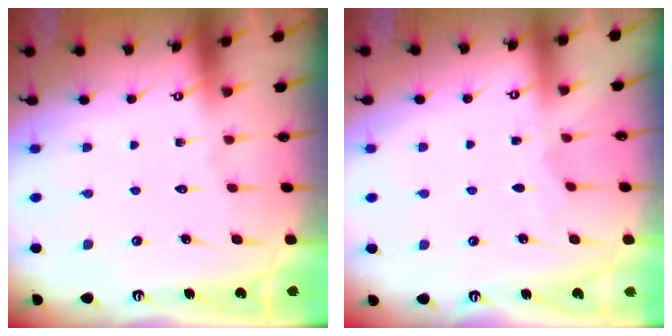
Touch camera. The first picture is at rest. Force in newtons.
{"total": 2.6, "press": 2.6, "slide": 0.4}